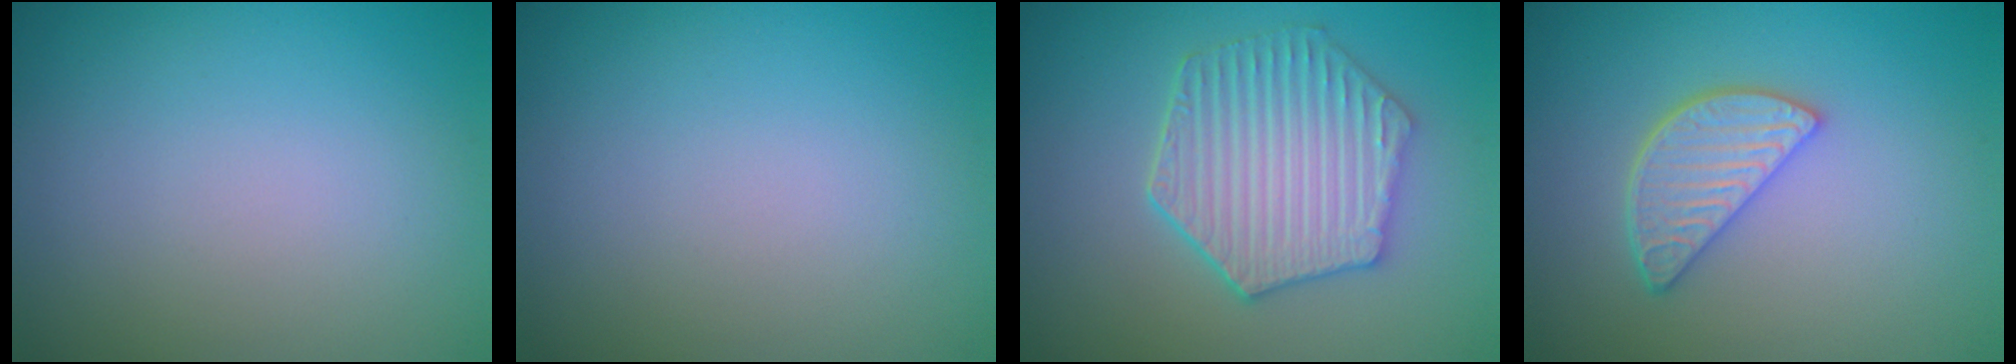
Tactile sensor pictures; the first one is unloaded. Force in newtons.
{"total": 0.0}
{"total": 5.9, "press": 4.9, "slide": 3.4}
{"total": 3.7, "press": 3.0, "slide": 2.1}